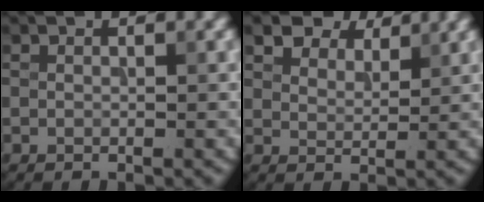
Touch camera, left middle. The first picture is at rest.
{"total": 6.5, "force": [5.1, 3.0, 2.5], "torque": [-0.062, 0.004, 0.085]}